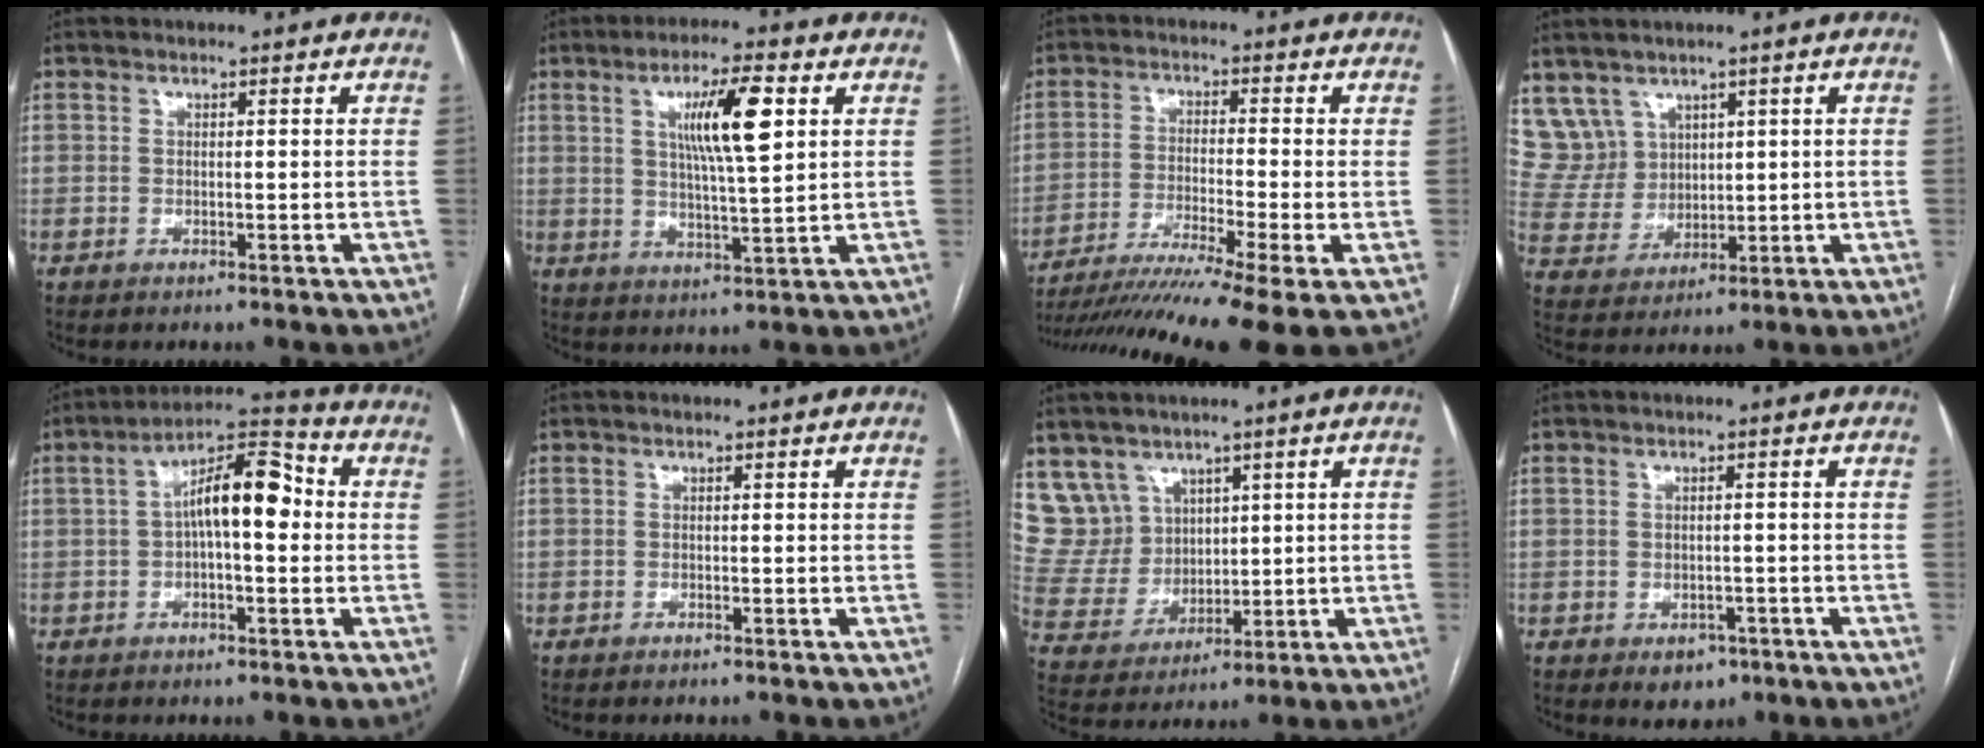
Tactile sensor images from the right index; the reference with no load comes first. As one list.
[{"total": 9.7, "force": [3.2, 1.1, 9.1], "torque": [-0.157, 0.003, 0.055]}, {"total": 14.6, "force": [-10.9, -1.1, 9.6], "torque": [-0.153, -0.030, -0.180]}, {"total": 7.2, "force": [4.5, 5.6, 0.1], "torque": [-0.014, 0.023, 0.109]}, {"total": 10.6, "force": [0.7, 3.3, 10.0], "torque": [-0.172, 0.037, 0.006]}, {"total": 0.0}, {"total": 8.6, "force": [5.5, 6.7, 0.4], "torque": [-0.020, 0.032, 0.127]}, {"total": 3.4, "force": [-1.7, 2.5, 1.5], "torque": [-0.012, 0.003, -0.012]}]